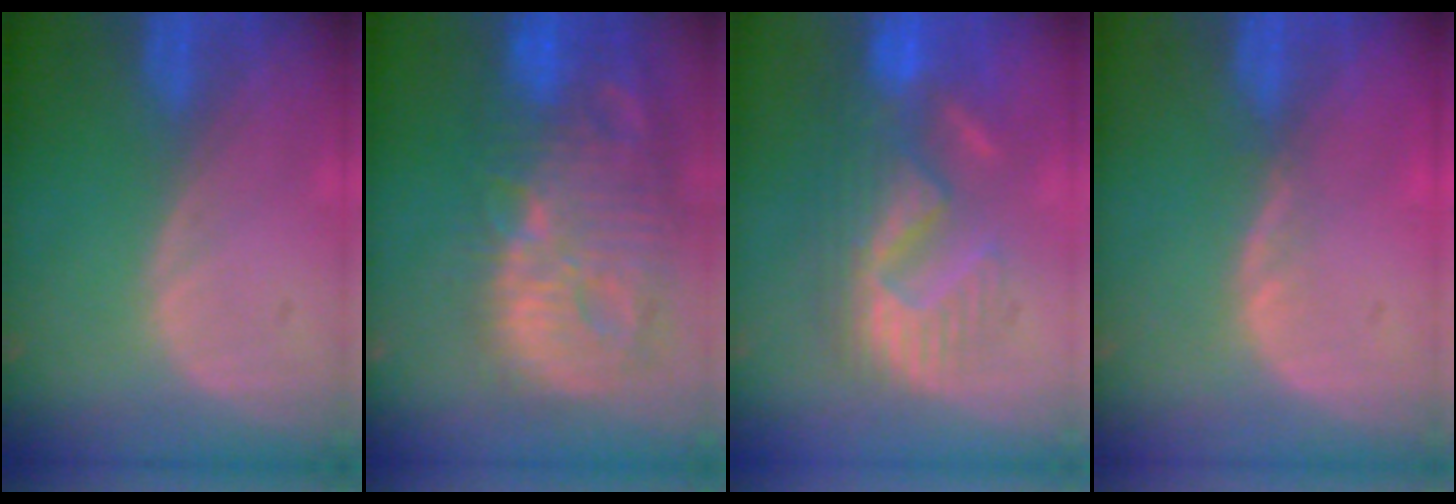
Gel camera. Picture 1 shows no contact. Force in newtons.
{"total": 14.5, "press": 12.7, "slide": 7.1}
{"total": 9.4, "press": 9.2, "slide": 2.0}
{"total": 1.1, "press": 1.0, "slide": 0.5}